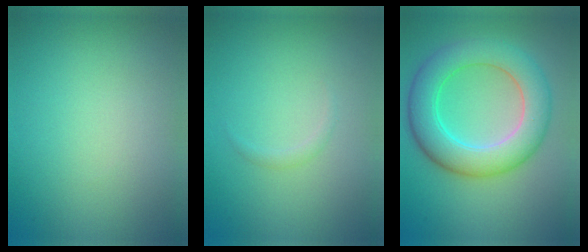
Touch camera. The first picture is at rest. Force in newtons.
{"total": 0.6, "press": 0.6, "slide": 0.0}
{"total": 7.5, "press": 7.5, "slide": 0.5}